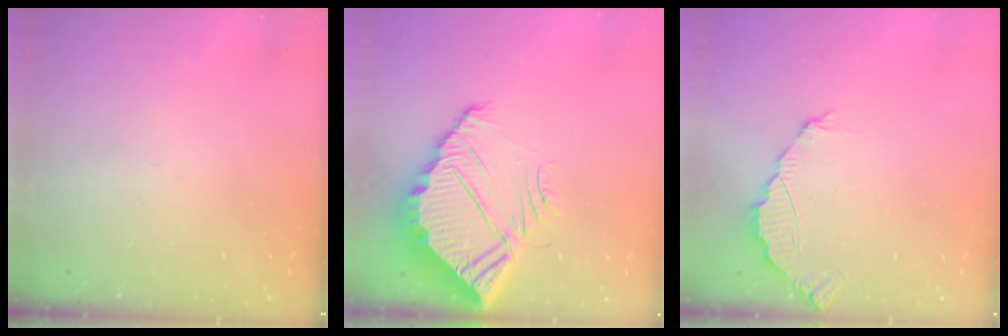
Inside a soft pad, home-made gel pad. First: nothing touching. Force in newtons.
{"total": 11.4, "press": 11.3, "slide": 0.8}
{"total": 3.7, "press": 3.7, "slide": 0.3}